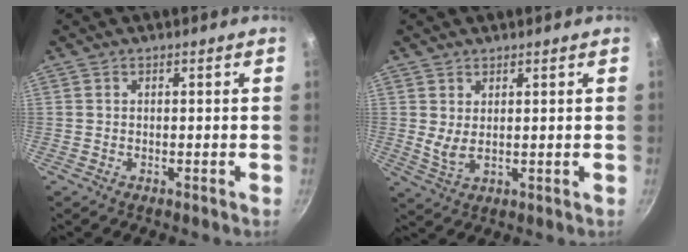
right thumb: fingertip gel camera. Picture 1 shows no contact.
{"total": 3.6, "force": [1.5, 1.6, 2.8], "torque": [-0.051, -0.018, 0.033]}